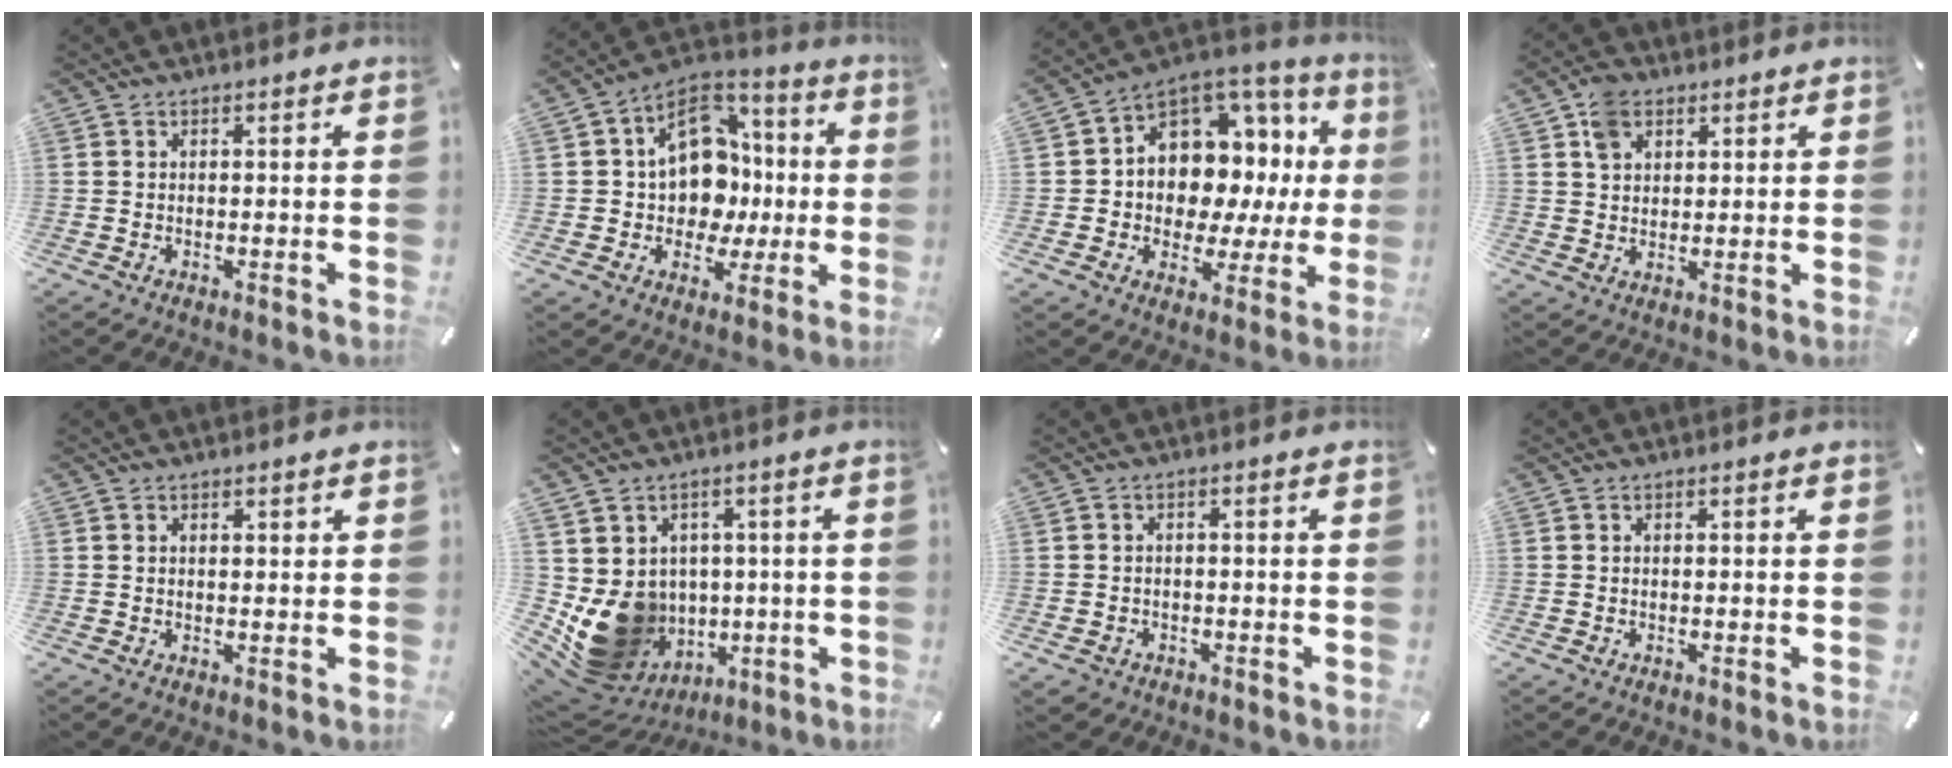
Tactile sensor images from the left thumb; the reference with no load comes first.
{"total": 15.3, "force": [0.6, 13.1, 7.9], "torque": [-0.127, -0.008, 0.020]}
{"total": 10.4, "force": [3.0, 8.8, 4.6], "torque": [-0.071, -0.057, 0.057]}
{"total": 5.7, "force": [2.8, 4.4, 2.4], "torque": [-0.041, 0.003, 0.053]}
{"total": 0.8, "force": [0.6, 0.5, 0.2], "torque": [-0.003, 0.000, 0.012]}
{"total": 14.1, "force": [-1.2, 12.9, 5.6], "torque": [-0.110, -0.018, -0.002]}
{"total": 1.8, "force": [-1.0, 1.4, 0.6], "torque": [-0.010, 0.006, -0.023]}
{"total": 0.0}